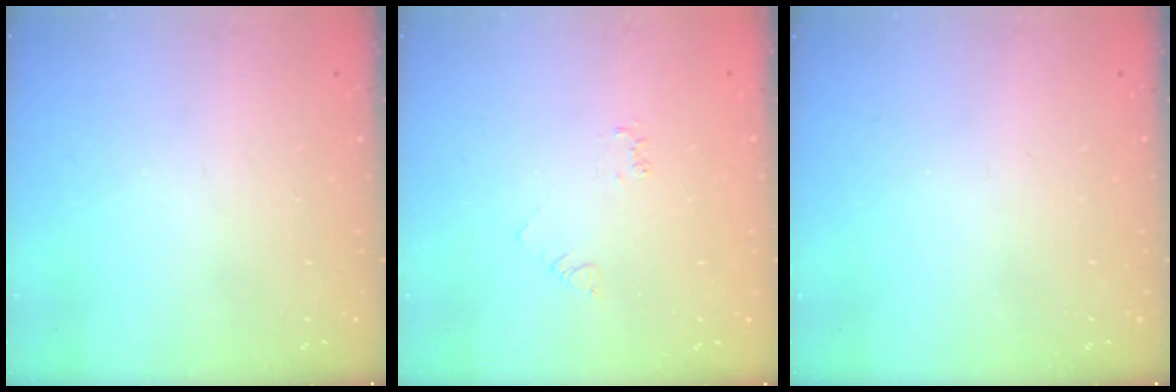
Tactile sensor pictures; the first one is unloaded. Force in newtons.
{"total": 2.3, "press": 2.3, "slide": 0.4}
{"total": 0.0}